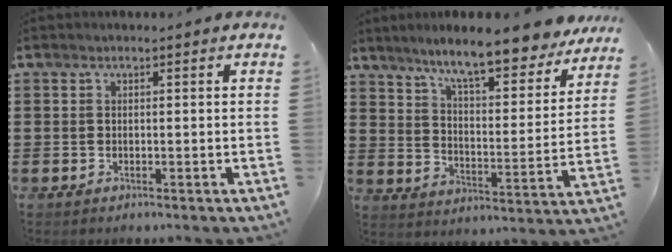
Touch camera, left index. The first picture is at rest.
{"total": 9.8, "force": [8.5, 0.1, 4.8], "torque": [-0.116, -0.051, 0.142]}